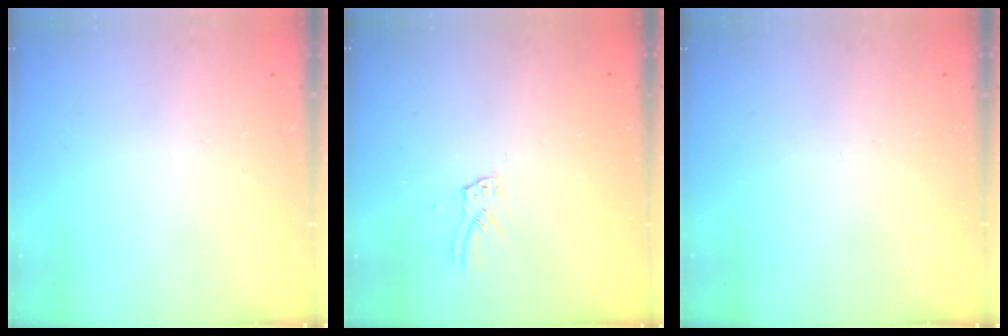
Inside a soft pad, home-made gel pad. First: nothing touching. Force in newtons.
{"total": 6.2, "press": 6.1, "slide": 0.4}
{"total": 0.0}